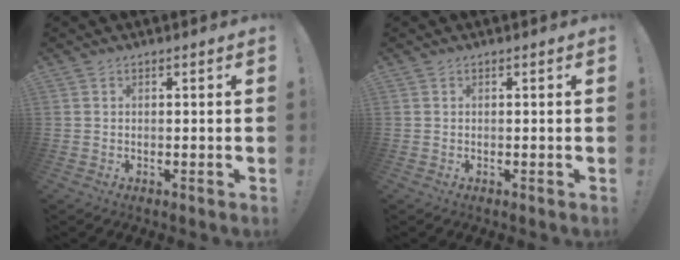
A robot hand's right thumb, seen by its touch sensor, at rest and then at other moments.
{"total": 0.0}